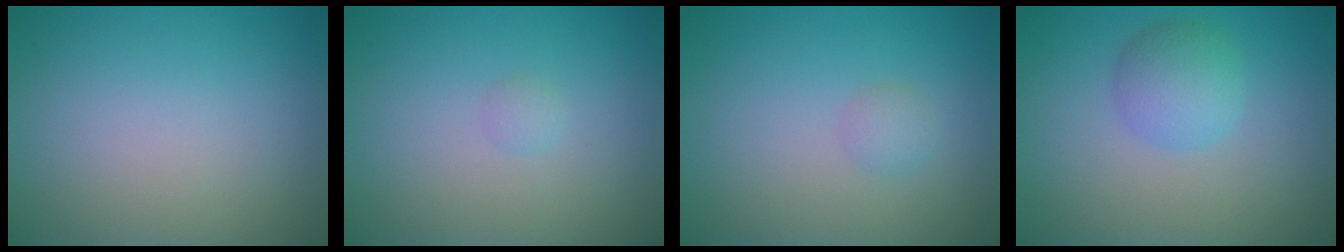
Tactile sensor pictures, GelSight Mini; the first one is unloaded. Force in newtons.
{"total": 0.6, "press": 0.6, "slide": 0.0}
{"total": 1.0, "press": 1.0, "slide": 0.1}
{"total": 2.6, "press": 2.6, "slide": 0.2}